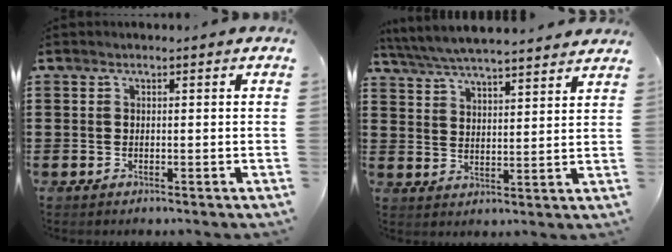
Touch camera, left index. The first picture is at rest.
{"total": 5.4, "force": [5.3, 0.0, 1.3], "torque": [-0.047, -0.027, 0.092]}